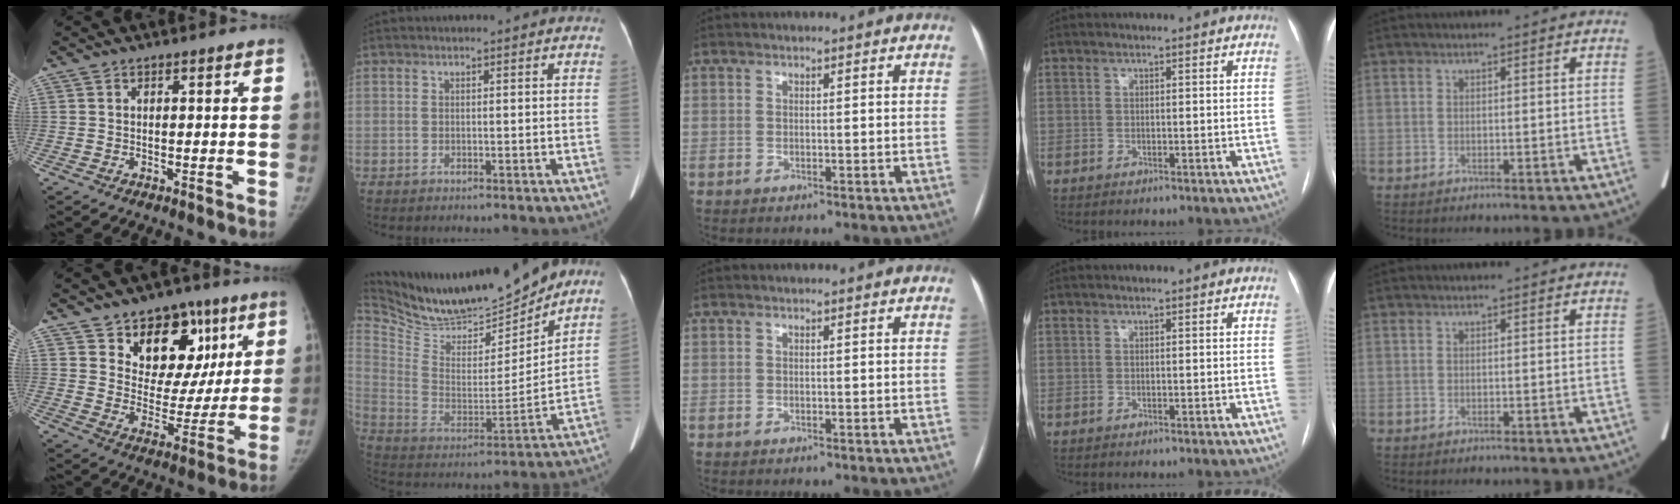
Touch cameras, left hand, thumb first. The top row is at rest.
{"thumb": {"total": 17.1, "force": [8.7, 11.6, 9.0], "torque": [-0.057, -0.030, 0.133]}, "index": {"total": 19.4, "force": [17.9, 3.4, 6.6], "torque": [-0.137, -0.021, 0.310]}}